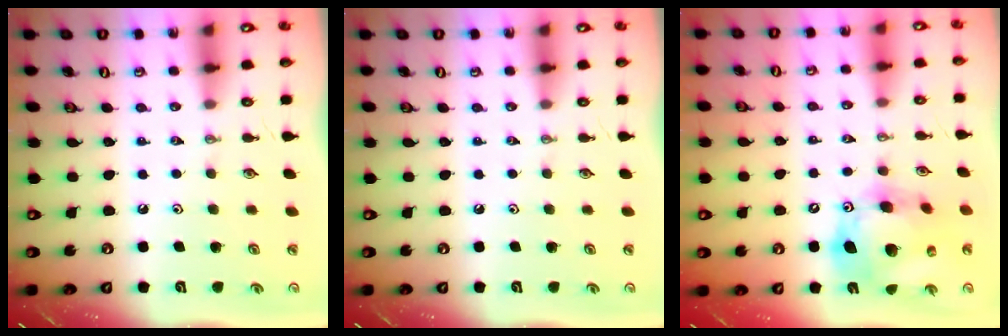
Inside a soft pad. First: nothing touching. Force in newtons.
{"total": 0.0}
{"total": 17.2, "press": 17.0, "slide": 2.7}